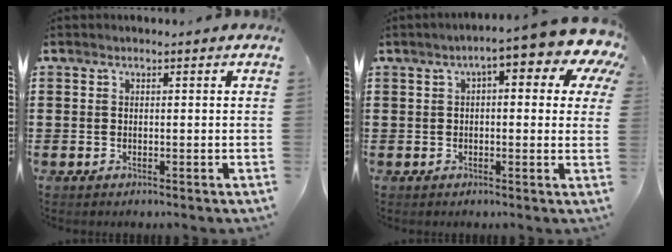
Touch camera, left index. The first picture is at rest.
{"total": 8.4, "force": [4.3, 2.0, 7.0], "torque": [-0.100, -0.025, 0.061]}